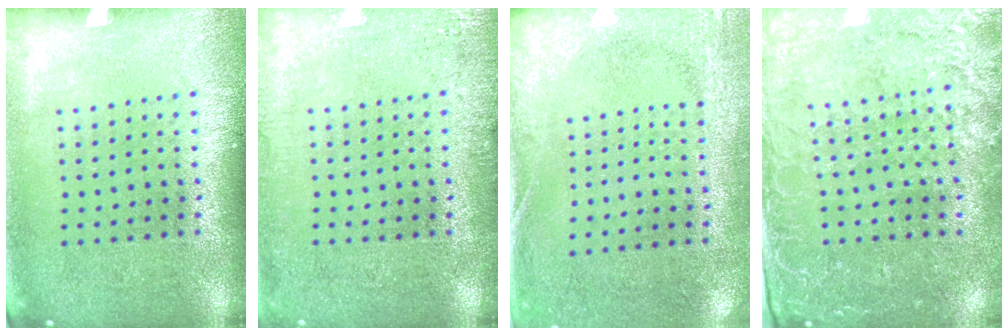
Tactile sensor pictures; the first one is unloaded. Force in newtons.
{"total": 2.5, "press": 2.4, "slide": 0.5}
{"total": 2.7, "press": 2.1, "slide": 1.7}
{"total": 3.1, "press": 2.9, "slide": 1.1}